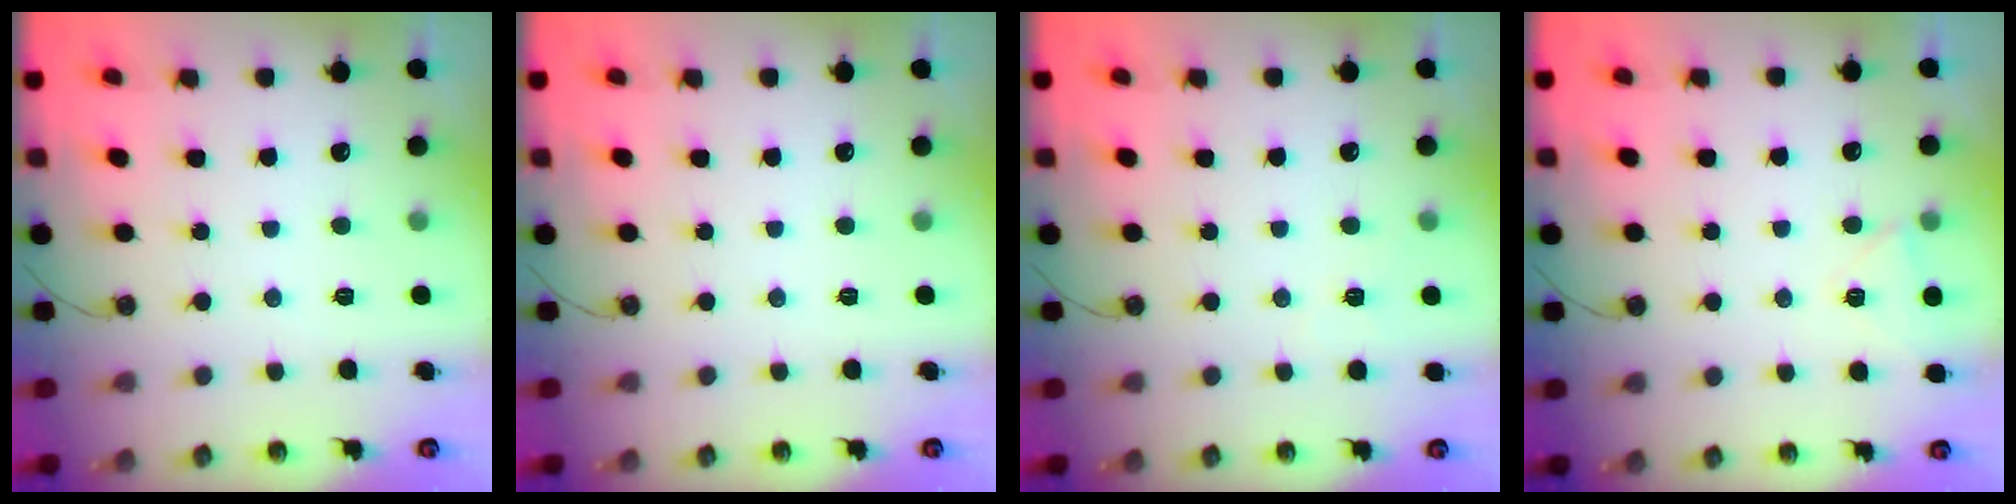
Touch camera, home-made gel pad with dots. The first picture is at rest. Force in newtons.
{"total": 0.0}
{"total": 2.8, "press": 2.8, "slide": 0.3}
{"total": 4.3, "press": 4.1, "slide": 1.3}